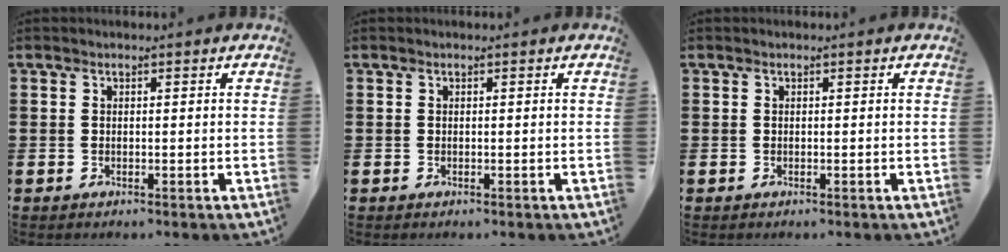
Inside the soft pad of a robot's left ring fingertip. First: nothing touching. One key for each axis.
{"total": 0.0}
{"total": 0.0}